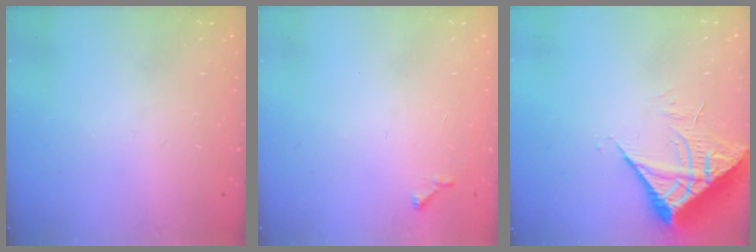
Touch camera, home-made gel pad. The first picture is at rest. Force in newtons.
{"total": 3.7, "press": 3.6, "slide": 0.5}
{"total": 7.2, "press": 7.2, "slide": 0.8}